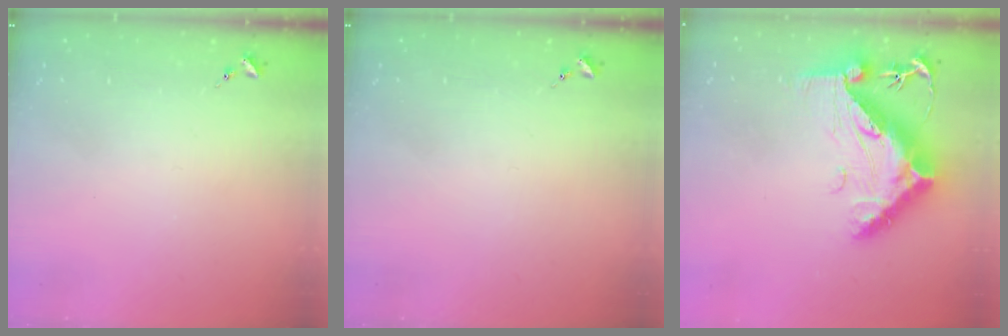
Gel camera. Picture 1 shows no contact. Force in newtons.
{"total": 0.0}
{"total": 19.4, "press": 19.3, "slide": 1.7}